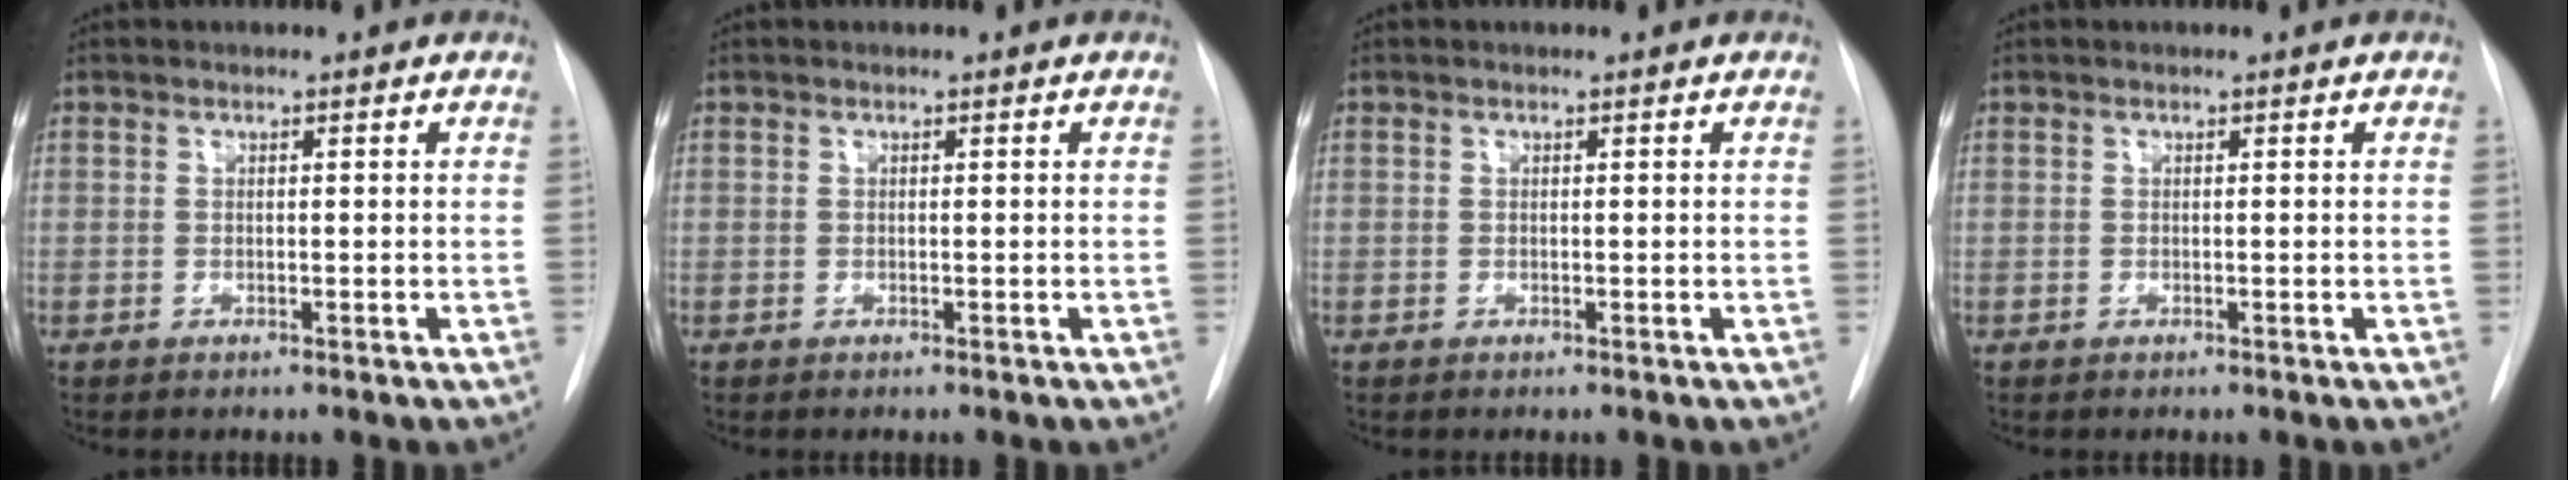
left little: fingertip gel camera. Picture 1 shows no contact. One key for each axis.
{"total": 0.0}
{"total": 0.0}
{"total": 0.0}